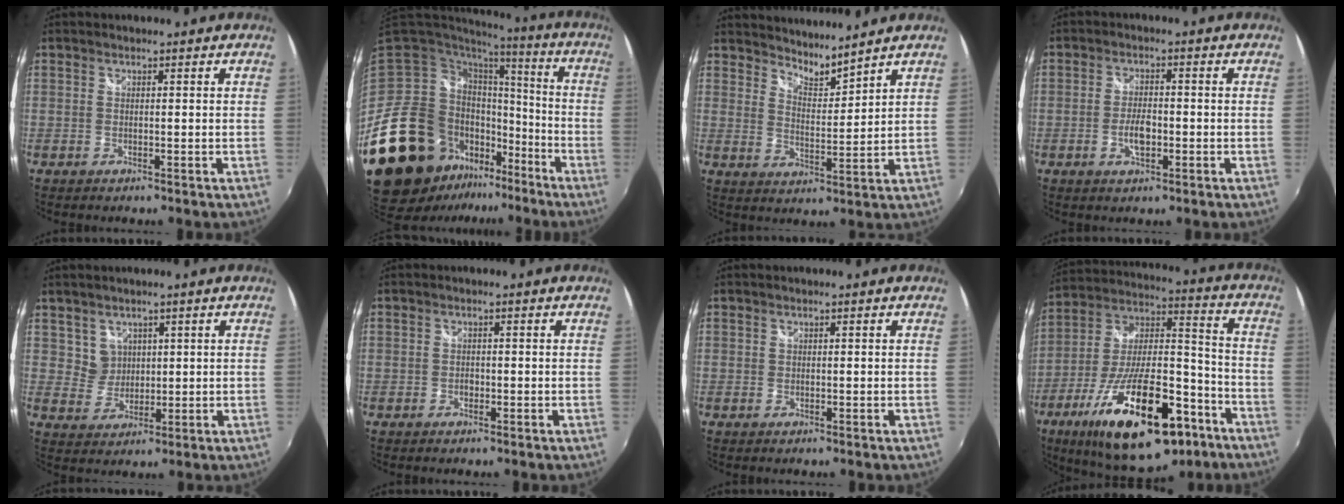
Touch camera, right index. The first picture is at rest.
{"total": 22.0, "force": [-10.8, 15.6, 11.2], "torque": [-0.249, 0.017, -0.175]}
{"total": 5.3, "force": [5.2, 0.3, 1.2], "torque": [-0.017, -0.012, 0.085]}
{"total": 4.4, "force": [-1.4, 2.1, 3.6], "torque": [-0.072, -0.002, -0.024]}
{"total": 4.0, "force": [2.1, 3.4, 0.1], "torque": [0.006, 0.005, 0.044]}
{"total": 1.0, "force": [-0.4, 0.8, 0.3], "torque": [-0.006, -0.002, -0.006]}
{"total": 0.0}
{"total": 28.6, "force": [-15.3, 11.5, 21.2], "torque": [-0.370, -0.014, -0.234]}